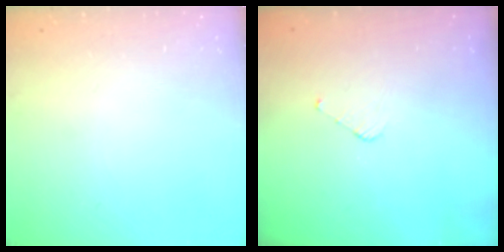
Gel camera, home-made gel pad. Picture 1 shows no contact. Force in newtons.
{"total": 3.0, "press": 3.0, "slide": 0.2}